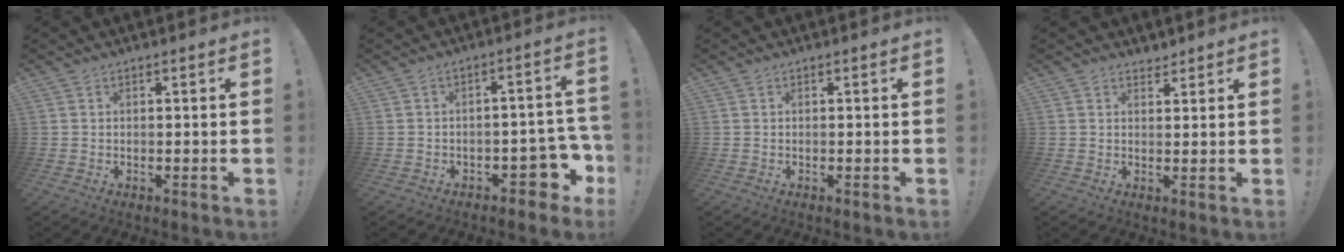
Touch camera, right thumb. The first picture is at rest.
{"total": 8.5, "force": [-4.3, 4.6, 5.8], "torque": [-0.050, 0.024, -0.068]}
{"total": 0.0}
{"total": 2.2, "force": [2.0, 0.9, -0.2], "torque": [0.010, -0.010, 0.038]}